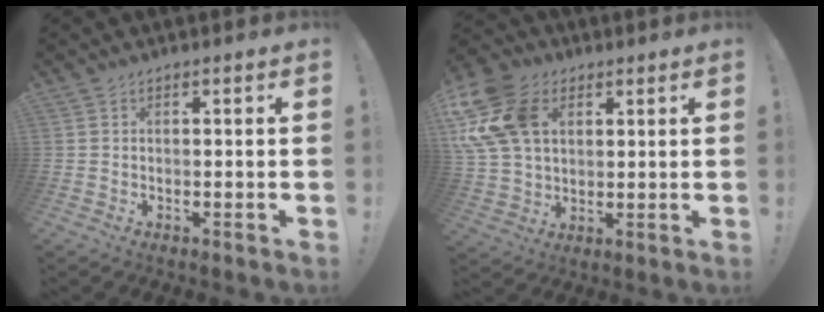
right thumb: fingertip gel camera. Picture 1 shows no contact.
{"total": 18.4, "force": [5.6, 13.1, 11.7], "torque": [-0.242, -0.011, 0.106]}